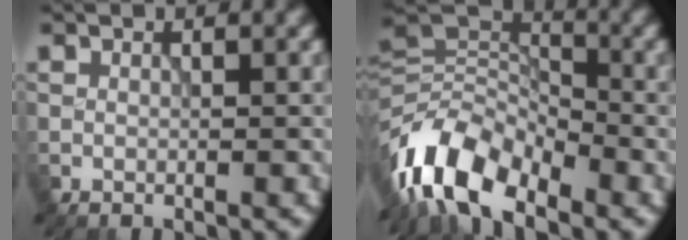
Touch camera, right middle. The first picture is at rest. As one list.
[{"total": 8.5, "force": [-5.3, 4.1, 5.2], "torque": [-0.089, 0.005, -0.115]}]